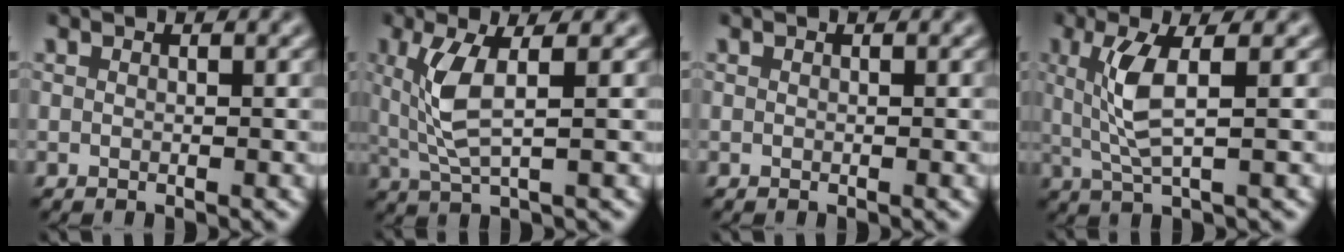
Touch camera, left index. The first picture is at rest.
{"total": 4.2, "force": [0.3, 1.1, 4.0], "torque": [-0.093, 0.002, 0.021]}
{"total": 0.0}
{"total": 4.1, "force": [0.1, 0.8, 4.0], "torque": [-0.087, 0.004, 0.017]}